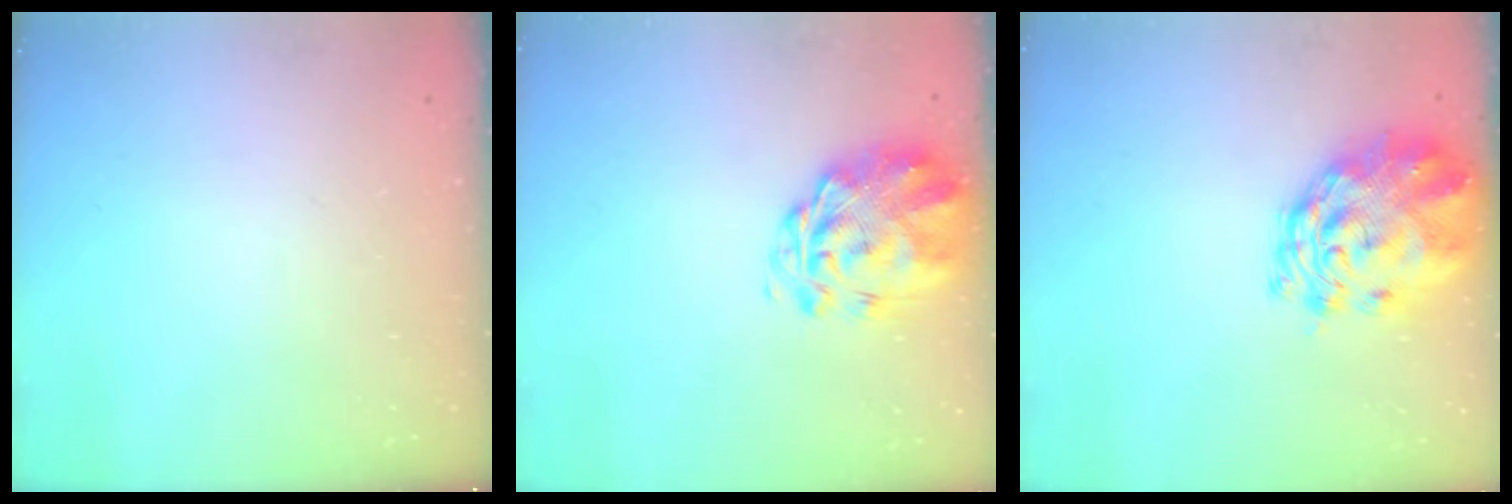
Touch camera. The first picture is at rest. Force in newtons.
{"total": 3.3, "press": 2.9, "slide": 1.6}
{"total": 4.3, "press": 4.0, "slide": 1.5}